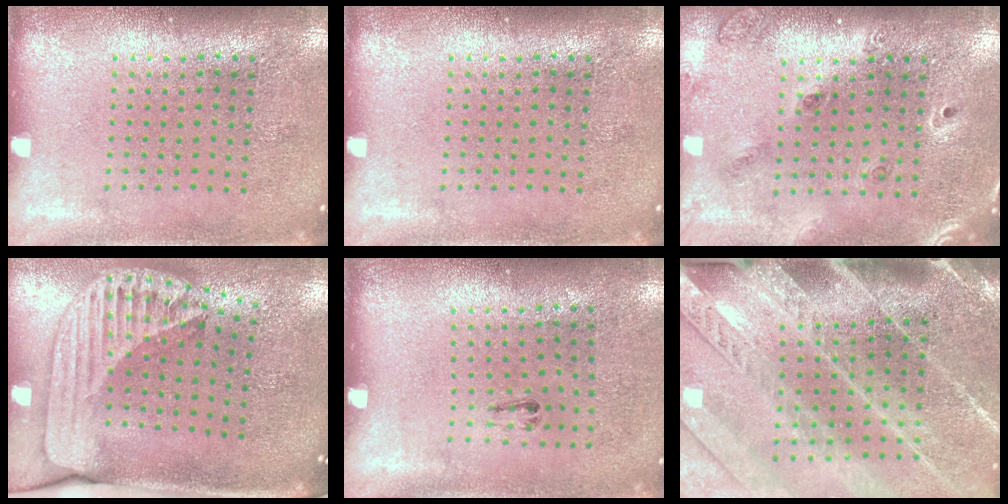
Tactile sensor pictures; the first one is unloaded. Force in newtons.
{"total": 0.0}
{"total": 1.5, "press": 1.4, "slide": 0.6}
{"total": 2.6, "press": 1.8, "slide": 1.8}
{"total": 0.6, "press": 0.3, "slide": 0.6}
{"total": 3.8, "press": 3.2, "slide": 2.1}